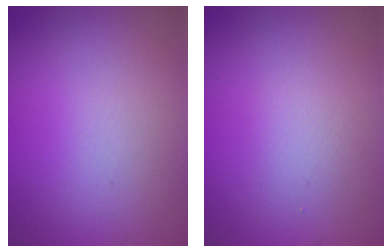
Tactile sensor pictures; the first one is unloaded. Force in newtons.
{"total": 1.3, "press": 1.3, "slide": 0.0}